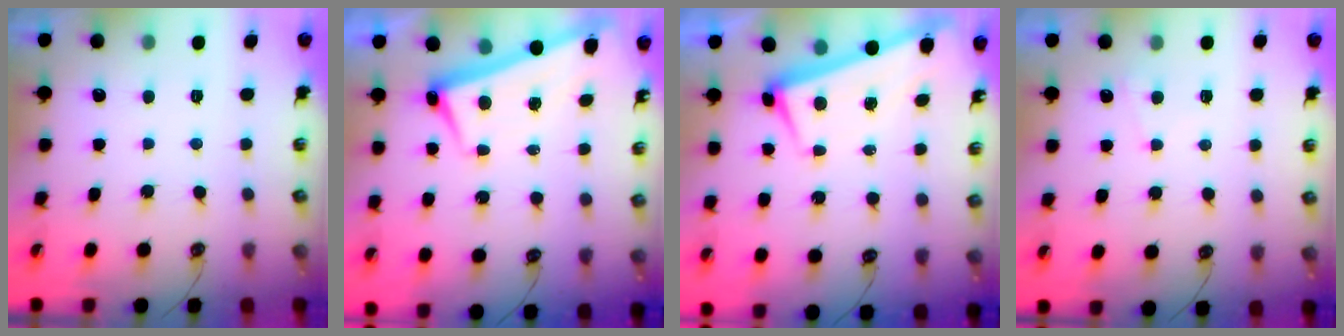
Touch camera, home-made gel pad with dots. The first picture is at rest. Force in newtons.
{"total": 2.6, "press": 2.5, "slide": 0.3}
{"total": 1.6, "press": 0.6, "slide": 1.5}
{"total": 0.6, "press": 0.3, "slide": 0.6}